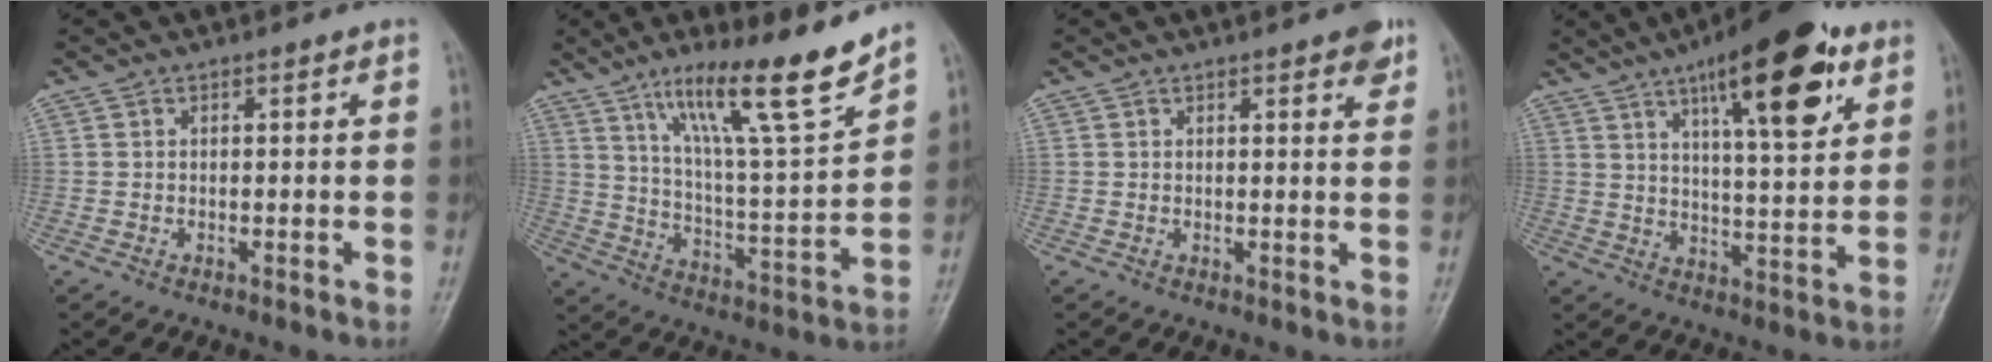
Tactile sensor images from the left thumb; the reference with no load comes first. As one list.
[{"total": 17.0, "force": [12.0, 1.8, 12.0], "torque": [-0.182, -0.071, 0.206]}, {"total": 3.7, "force": [2.2, 1.1, 2.7], "torque": [-0.023, -0.008, 0.025]}, {"total": 18.9, "force": [9.6, 5.8, 15.2], "torque": [-0.197, -0.031, 0.146]}]